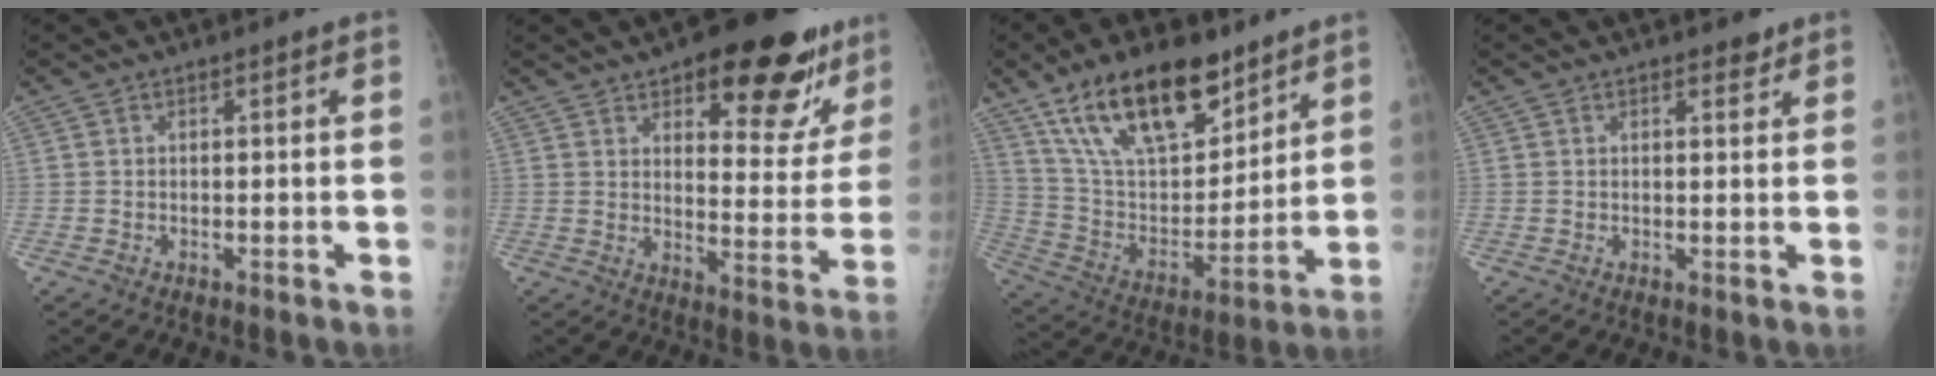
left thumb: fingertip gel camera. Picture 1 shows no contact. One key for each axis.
{"total": 19.8, "fx": 12.3, "fy": 8.3, "fz": 13.1, "tx": -0.109, "ty": -0.058, "tz": 0.168}
{"total": 21.9, "fx": 14.2, "fy": 9.7, "fz": 13.5, "tx": -0.194, "ty": -0.054, "tz": 0.264}
{"total": 2.1, "fx": 1.6, "fy": 0.9, "fz": 1.0, "tx": -0.001, "ty": -0.008, "tz": 0.019}